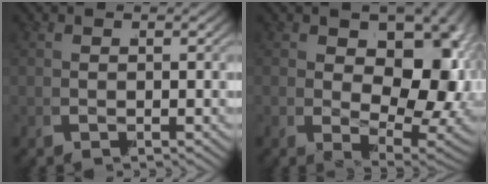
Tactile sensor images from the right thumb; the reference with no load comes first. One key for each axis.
{"total": 13.7, "fx": -0.4, "fy": 8.4, "fz": 10.8, "tx": -0.172, "ty": -0.047, "tz": 0.014}